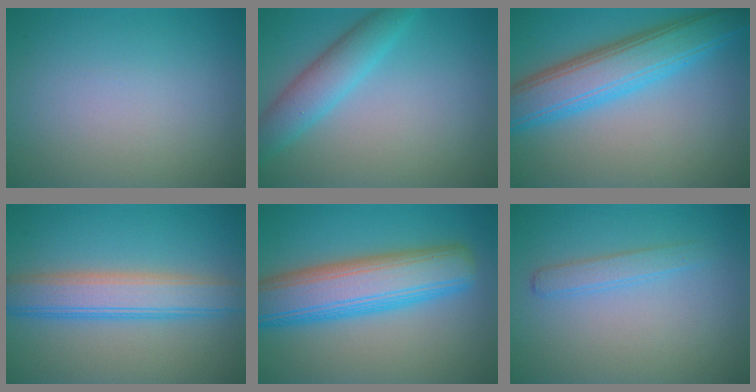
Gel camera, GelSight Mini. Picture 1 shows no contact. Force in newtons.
{"total": 4.1, "press": 4.1, "slide": 0.1}
{"total": 7.5, "press": 7.5, "slide": 0.3}
{"total": 5.6, "press": 5.6, "slide": 0.1}
{"total": 9.0, "press": 9.0, "slide": 0.5}
{"total": 1.7, "press": 1.7, "slide": 0.1}